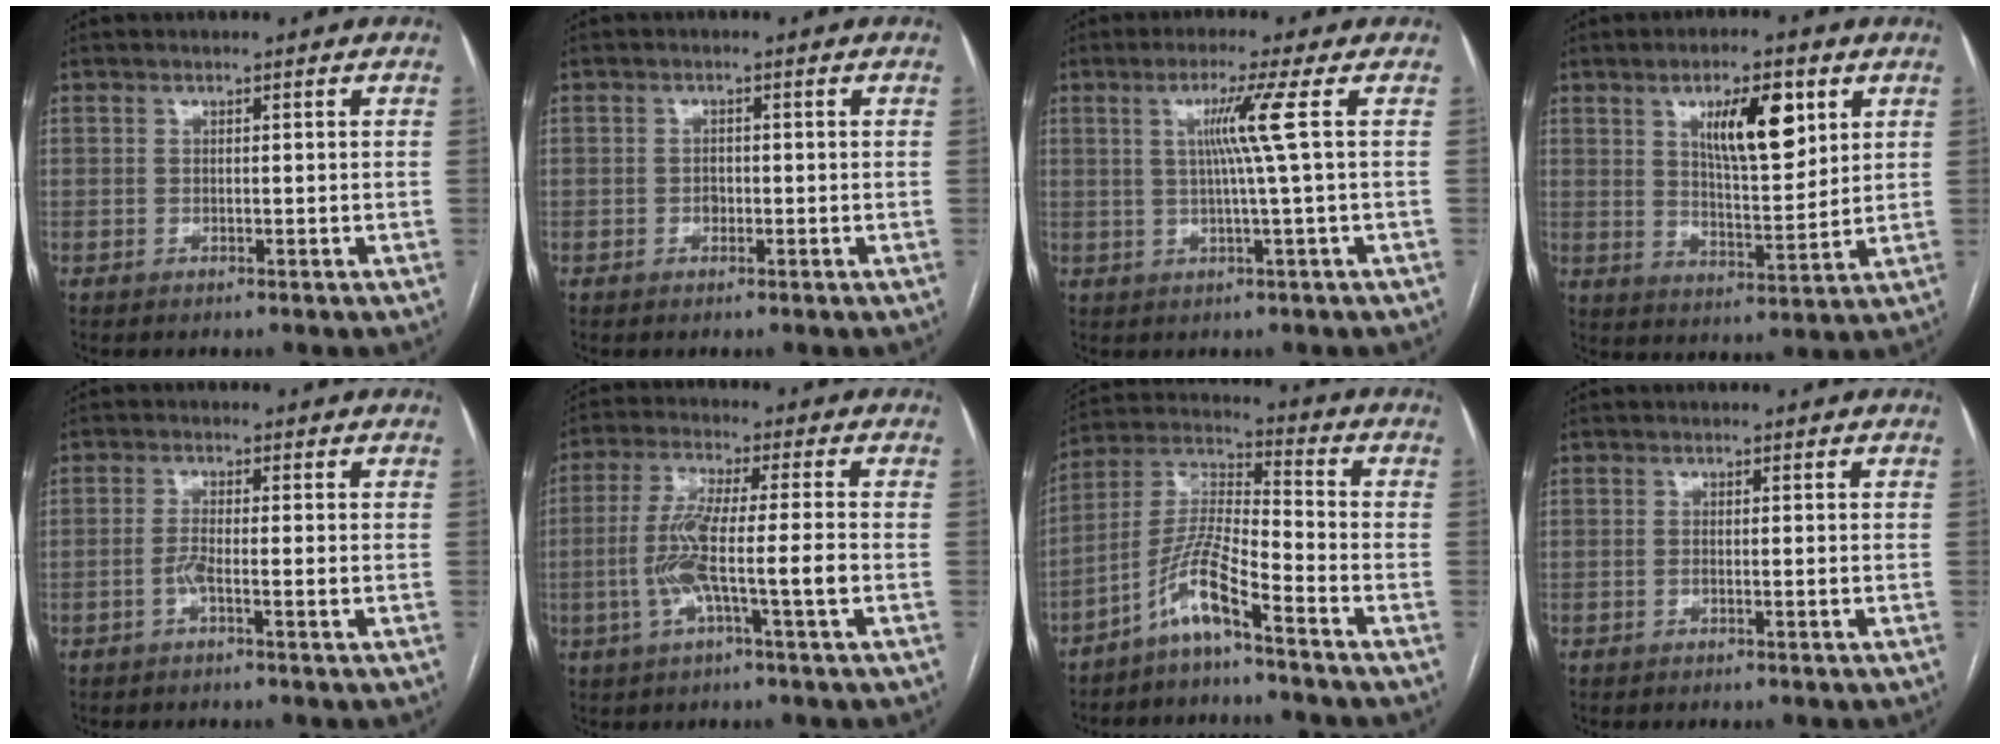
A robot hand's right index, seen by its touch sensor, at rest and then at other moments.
{"total": 1.2, "force": [-0.3, 0.9, 0.7], "torque": [-0.011, 0.003, -0.004]}
{"total": 5.7, "force": [1.1, -2.1, 5.2], "torque": [-0.101, 0.000, 0.024]}
{"total": 10.6, "force": [4.7, 3.1, 9.0], "torque": [-0.150, 0.002, 0.082]}
{"total": 2.6, "force": [-0.9, 0.1, 2.5], "torque": [-0.049, 0.002, -0.019]}
{"total": 9.5, "force": [-2.2, -0.1, 9.2], "torque": [-0.185, 0.006, -0.045]}
{"total": 8.8, "force": [-5.9, 0.4, 6.6], "torque": [-0.147, 0.003, -0.121]}
{"total": 0.9, "force": [-0.2, 0.1, 0.8], "torque": [-0.014, 0.000, -0.002]}